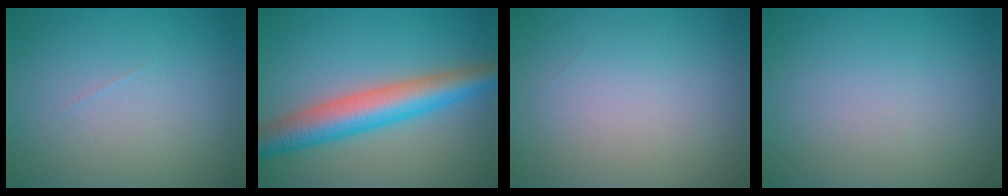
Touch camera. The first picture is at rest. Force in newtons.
{"total": 6.9, "press": 6.9, "slide": 0.4}
{"total": 0.0}
{"total": 0.0}